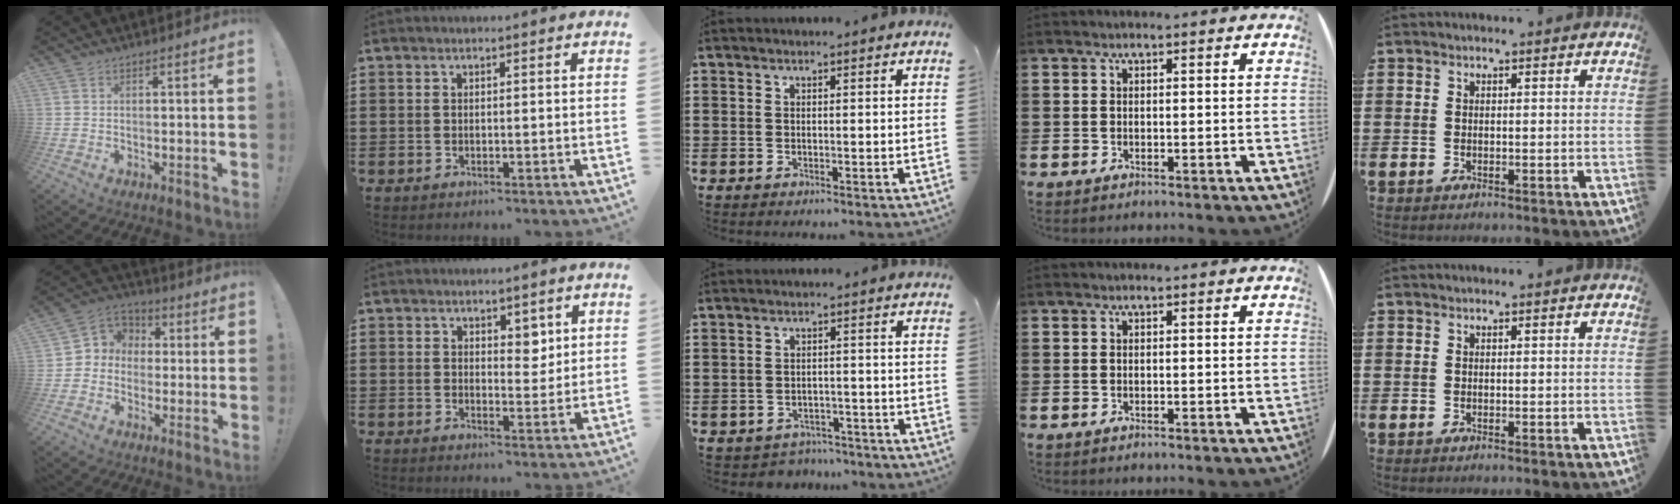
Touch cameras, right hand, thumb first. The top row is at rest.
{"thumb": {"total": 6.5, "force": [-1.4, 6.2, 1.5], "torque": [-0.021, 0.016, -0.018]}, "index": {"total": 3.1, "force": [1.9, 1.9, 1.4], "torque": [-0.017, 0.004, 0.031]}, "middle": {"total": 2.3, "force": [-2.2, 0.6, -0.3], "torque": [-0.004, 0.001, -0.049]}}